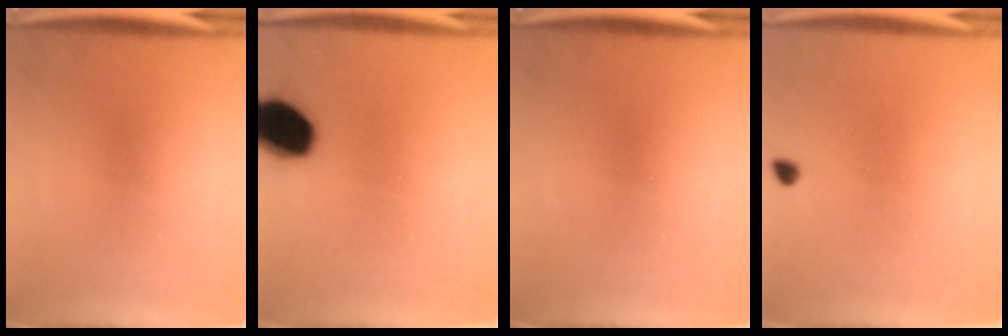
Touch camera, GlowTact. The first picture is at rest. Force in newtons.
{"total": 14.9}
{"total": 0.0}
{"total": 1.2}